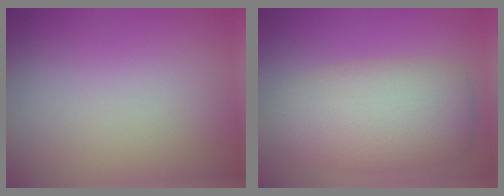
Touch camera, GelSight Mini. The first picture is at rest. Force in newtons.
{"total": 8.1, "press": 8.1, "slide": 0.8}